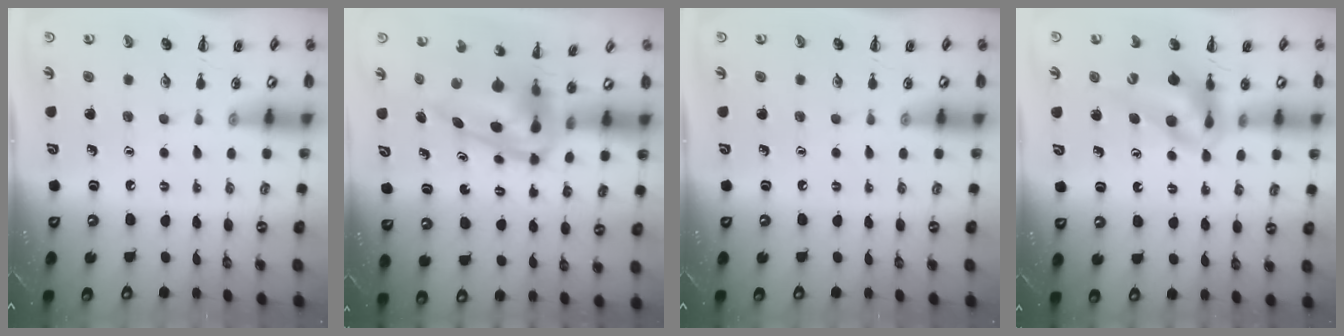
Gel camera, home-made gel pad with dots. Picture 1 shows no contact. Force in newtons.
{"total": 8.2, "press": 7.9, "slide": 2.1}
{"total": 0.0}
{"total": 10.9, "press": 10.3, "slide": 3.5}